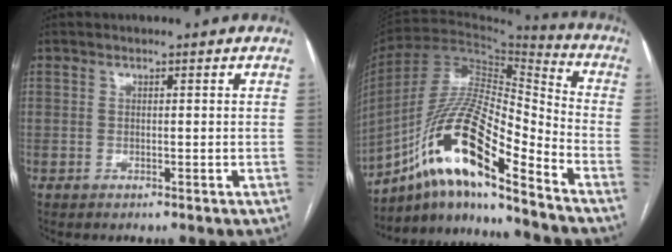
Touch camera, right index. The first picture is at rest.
{"total": 18.1, "force": [-11.0, 2.6, 14.1], "torque": [-0.274, 0.009, -0.194]}